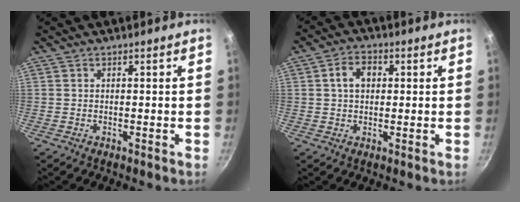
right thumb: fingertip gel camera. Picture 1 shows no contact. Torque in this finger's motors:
{"motor_torque": [-0.59, 0.72, 0.25, -0.08, 0.25]}